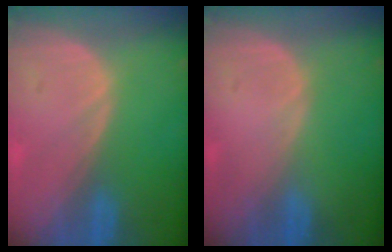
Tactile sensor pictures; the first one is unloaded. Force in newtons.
{"total": 0.0}